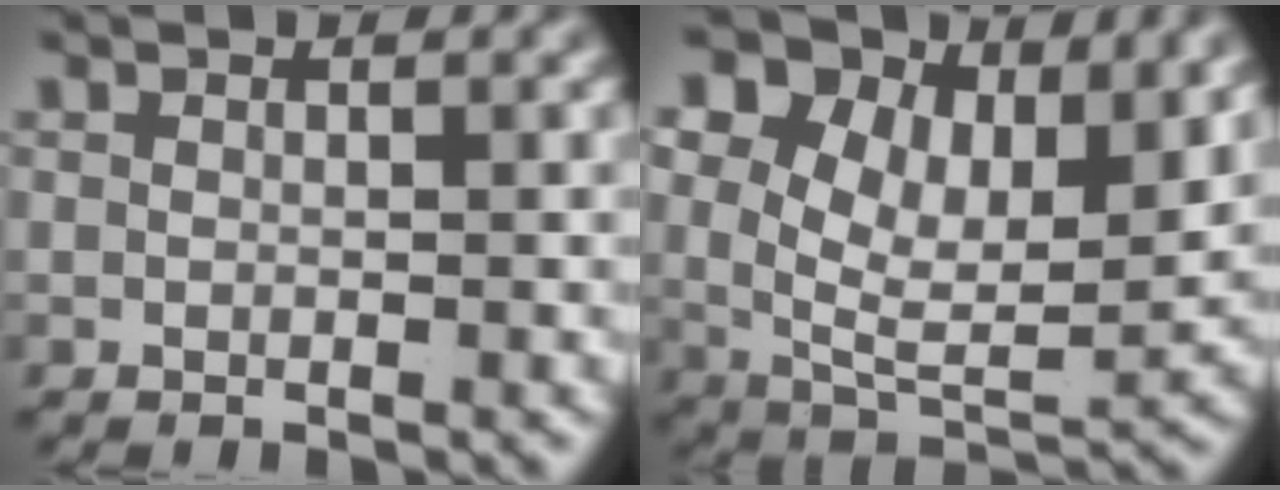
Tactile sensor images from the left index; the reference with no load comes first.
{"total": 14.0, "force": [3.5, 9.9, 9.3], "torque": [-0.165, -0.016, 0.048]}